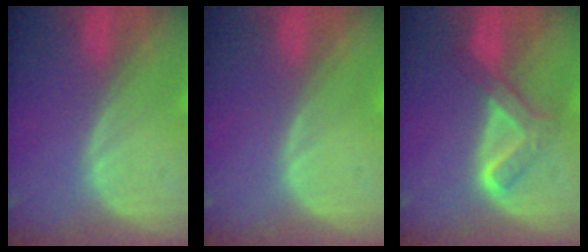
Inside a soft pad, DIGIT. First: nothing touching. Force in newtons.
{"total": 0.5, "press": 0.1, "slide": 0.5}
{"total": 5.3, "press": 5.3, "slide": 0.5}